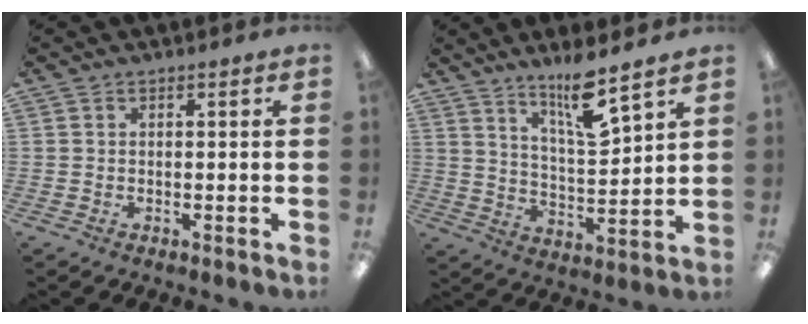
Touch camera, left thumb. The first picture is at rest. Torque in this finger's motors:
{"motor_torque": [-0.09, 0.03, 0.09, 0.01, 0.11]}